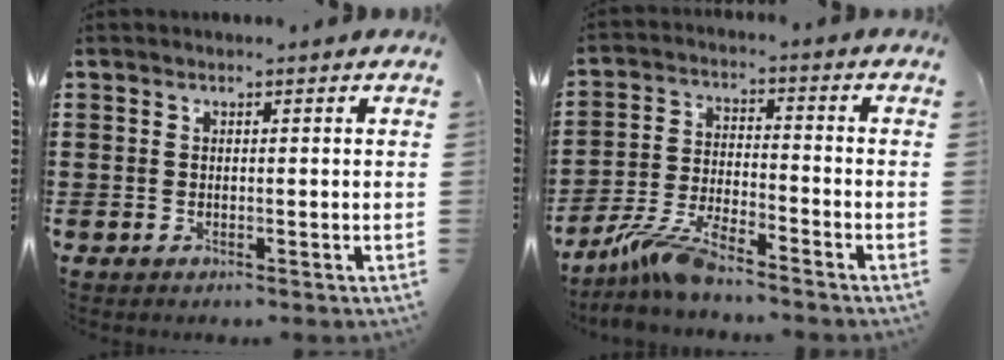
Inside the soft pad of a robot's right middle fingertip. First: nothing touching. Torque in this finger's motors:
{"motor_torque": [2.14, 0.00, 0.20, 0.04]}